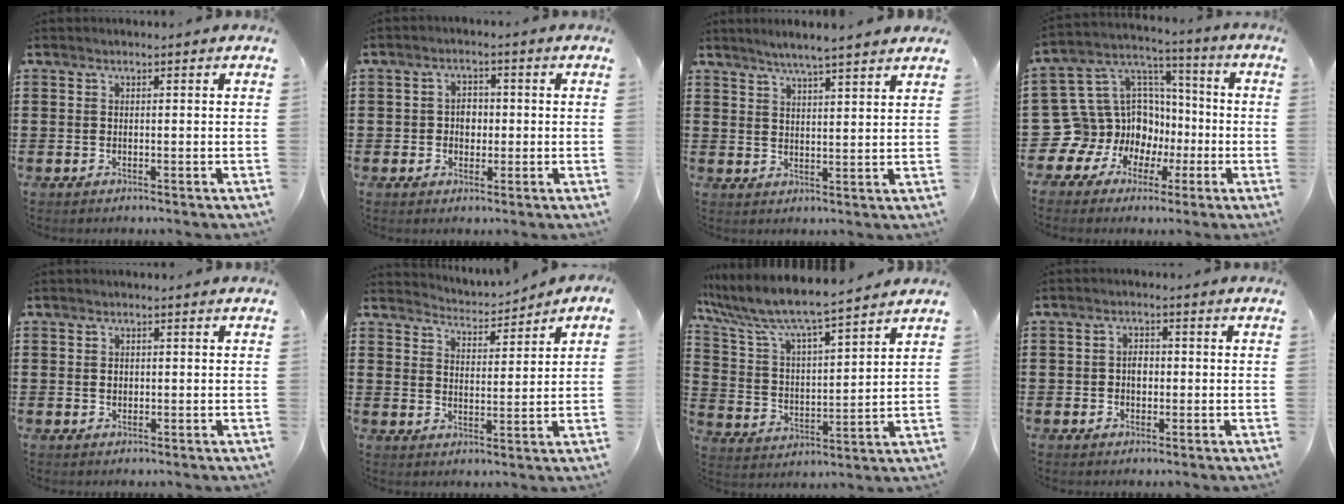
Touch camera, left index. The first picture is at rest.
{"total": 2.7, "force": [-0.4, 2.3, 1.4], "torque": [-0.028, 0.003, -0.014]}
{"total": 3.9, "force": [3.6, -0.4, 1.4], "torque": [-0.038, -0.010, 0.063]}
{"total": 13.7, "force": [-4.2, 12.9, 2.2], "torque": [-0.105, -0.021, -0.040]}
{"total": 0.9, "force": [0.1, 0.8, 0.5], "torque": [-0.013, 0.005, 0.002]}
{"total": 3.1, "force": [3.1, 0.1, -0.2], "torque": [-0.012, -0.018, 0.053]}
{"total": 7.1, "force": [6.5, 0.5, 2.8], "torque": [-0.086, -0.039, 0.107]}
{"total": 2.4, "force": [-0.2, 1.7, 1.7], "torque": [-0.034, 0.006, -0.006]}